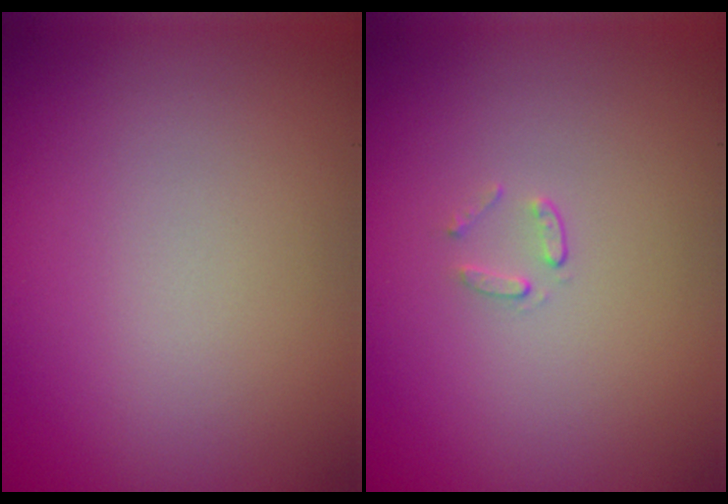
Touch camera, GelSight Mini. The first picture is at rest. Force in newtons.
{"total": 0.7, "press": 0.4, "slide": 0.6}